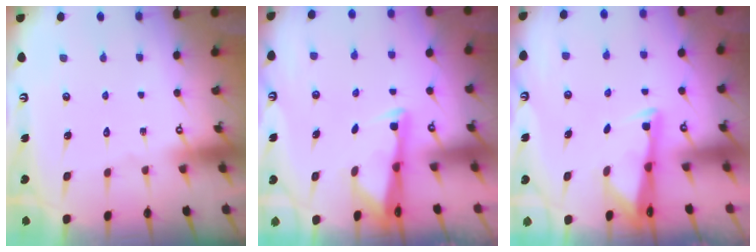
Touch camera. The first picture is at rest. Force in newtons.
{"total": 2.7, "press": 2.7, "slide": 0.4}
{"total": 2.7, "press": 2.7, "slide": 0.4}